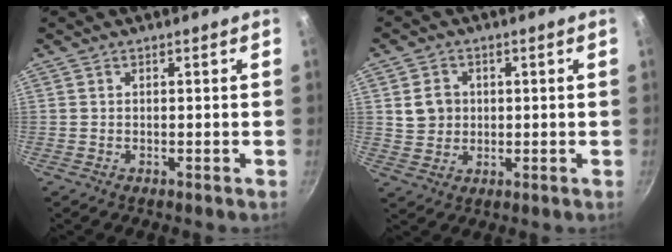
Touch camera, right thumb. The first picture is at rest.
{"total": 5.4, "force": [0.9, 4.8, 2.3], "torque": [-0.020, 0.005, 0.019]}